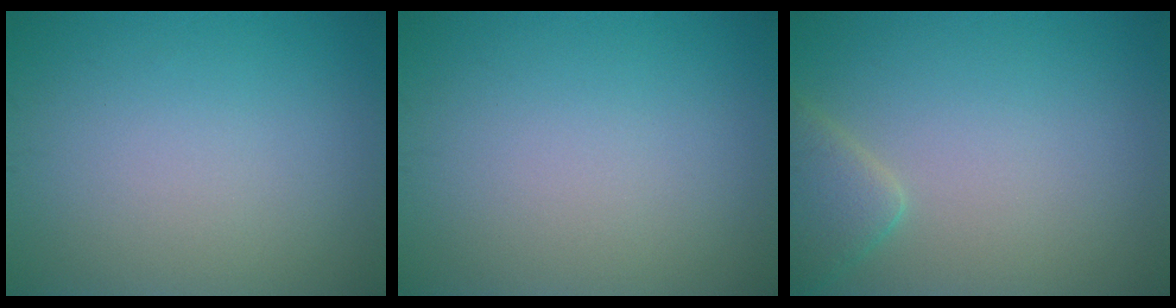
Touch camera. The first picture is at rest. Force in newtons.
{"total": 0.0}
{"total": 2.8, "press": 2.8, "slide": 0.1}